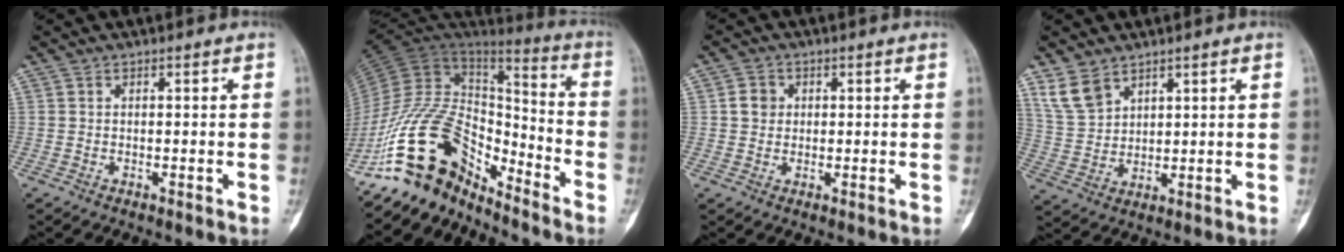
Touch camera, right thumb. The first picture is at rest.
{"total": 19.1, "force": [-13.6, 8.5, 10.2], "torque": [-0.175, 0.107, -0.262]}
{"total": 3.1, "force": [0.5, 2.8, 1.2], "torque": [-0.007, 0.002, 0.007]}
{"total": 6.5, "force": [4.5, 3.9, 2.7], "torque": [-0.045, -0.018, 0.104]}